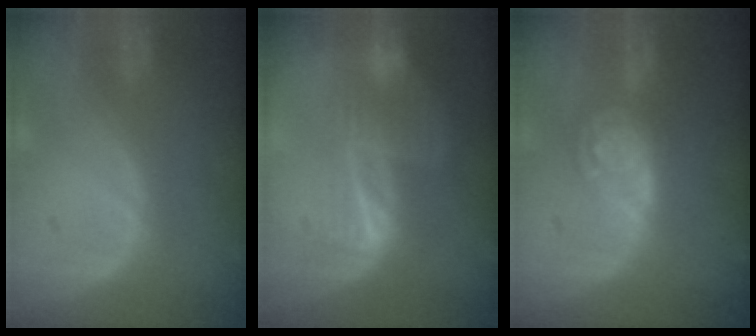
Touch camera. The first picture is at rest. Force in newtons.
{"total": 6.9, "press": 5.9, "slide": 3.6}
{"total": 6.5, "press": 6.5, "slide": 0.5}